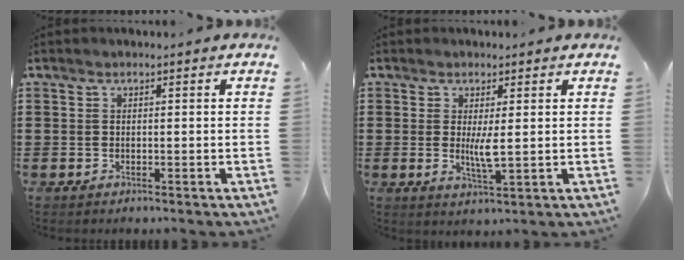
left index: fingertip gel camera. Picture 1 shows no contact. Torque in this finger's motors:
{"motor_torque": [1.12, 0.03, 0.26, 0.07]}